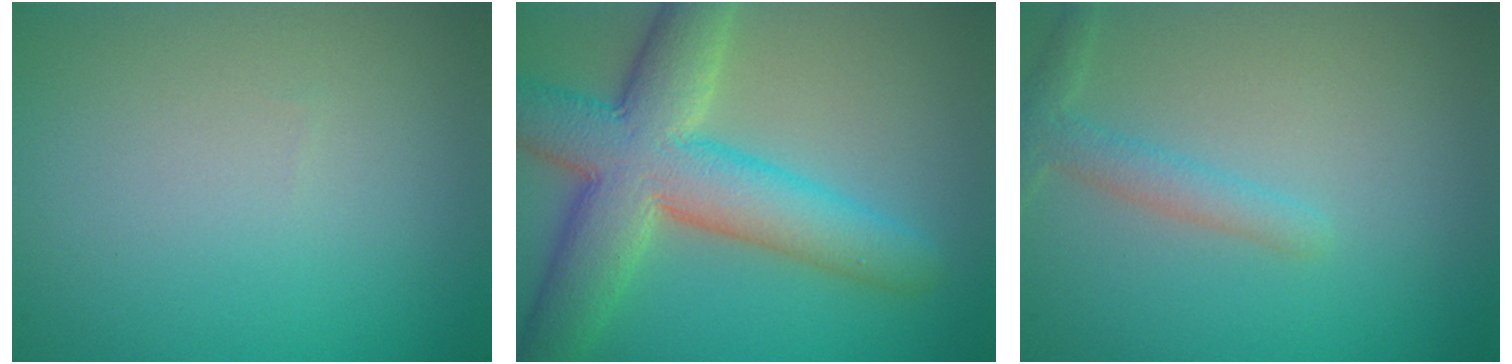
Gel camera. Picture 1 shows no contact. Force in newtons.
{"total": 9.7, "press": 9.7, "slide": 0.2}
{"total": 2.2, "press": 2.2, "slide": 0.1}